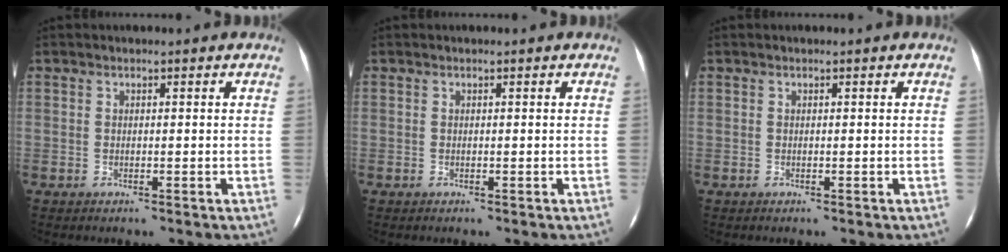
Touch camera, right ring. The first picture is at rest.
{"total": 0.0}
{"total": 0.0}